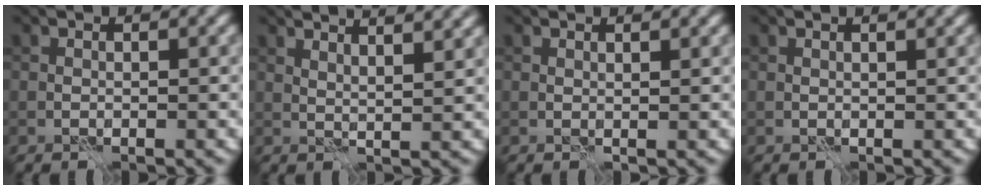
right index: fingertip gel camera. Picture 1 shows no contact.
{"total": 7.2, "force": [5.3, 2.4, 4.3], "torque": [-0.037, 0.035, 0.043]}
{"total": 1.0, "force": [0.7, 0.2, 0.7], "torque": [-0.012, 0.000, 0.009]}
{"total": 1.8, "force": [1.2, 0.6, 1.2], "torque": [-0.013, 0.000, 0.003]}